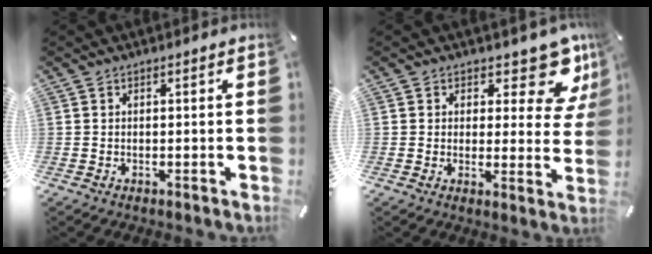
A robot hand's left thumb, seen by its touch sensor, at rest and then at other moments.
{"total": 10.5, "force": [7.1, 5.2, 5.8], "torque": [-0.063, -0.054, 0.121]}